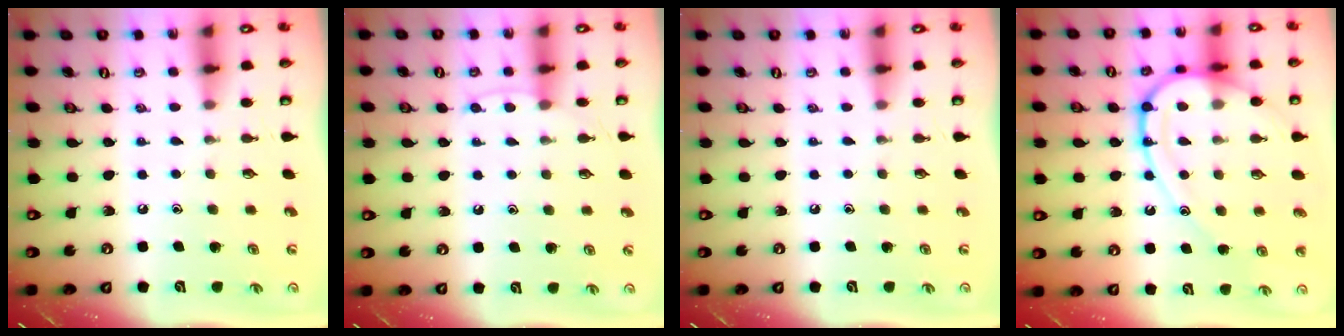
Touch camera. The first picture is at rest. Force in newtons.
{"total": 6.0, "press": 6.0, "slide": 0.7}
{"total": 0.0}
{"total": 16.2, "press": 16.2, "slide": 1.4}